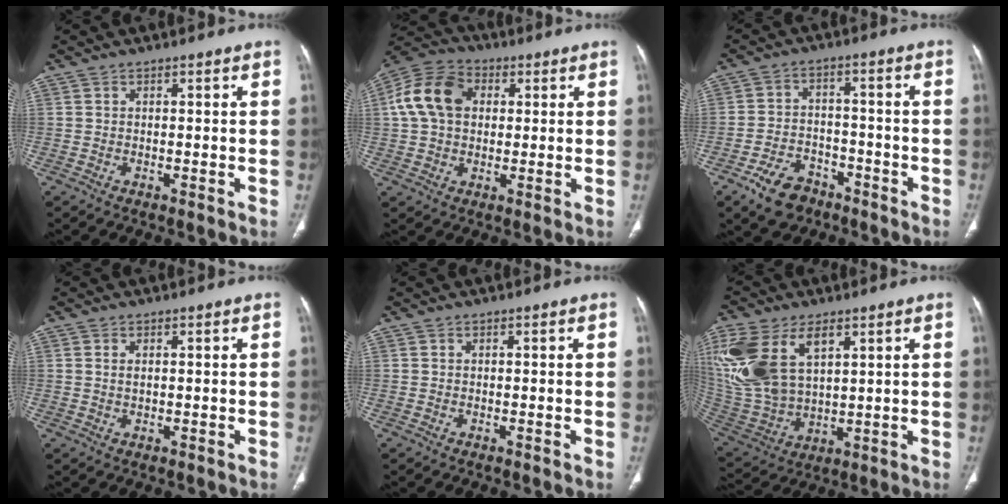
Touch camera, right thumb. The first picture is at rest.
{"total": 12.6, "force": [2.4, 9.2, 8.3], "torque": [-0.148, 0.023, 0.034]}
{"total": 8.5, "force": [-5.5, 5.5, 3.5], "torque": [-0.046, 0.036, -0.091]}
{"total": 1.1, "force": [0.4, 0.5, 0.9], "torque": [-0.022, 0.002, 0.010]}
{"total": 0.0}
{"total": 20.9, "force": [8.3, 12.2, 14.8], "torque": [-0.335, -0.016, 0.173]}